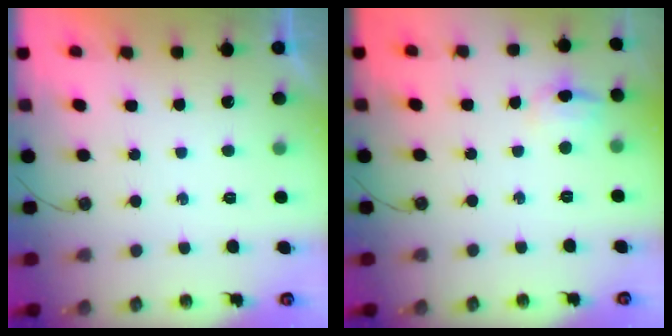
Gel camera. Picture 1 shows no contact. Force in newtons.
{"total": 5.8, "press": 5.6, "slide": 1.8}